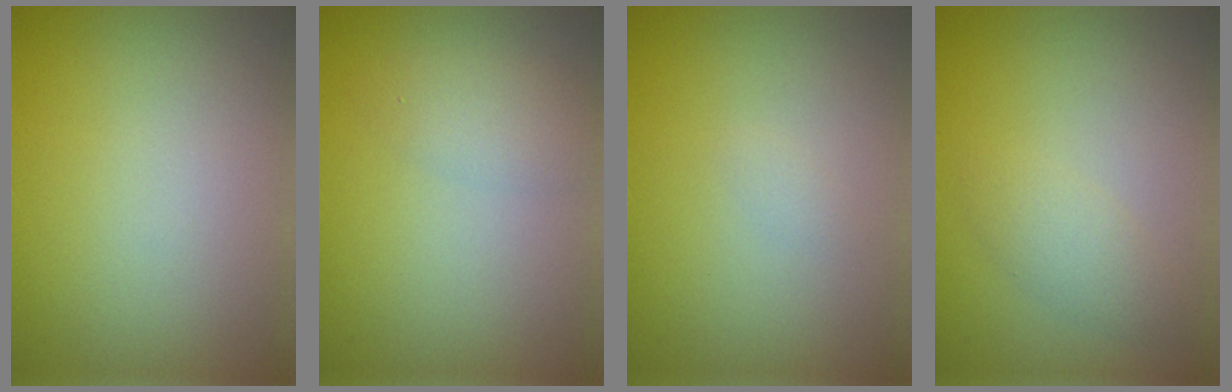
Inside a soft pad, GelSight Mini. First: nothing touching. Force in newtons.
{"total": 2.3, "press": 2.3, "slide": 0.1}
{"total": 0.6, "press": 0.6, "slide": 0.1}
{"total": 1.8, "press": 1.8, "slide": 0.1}